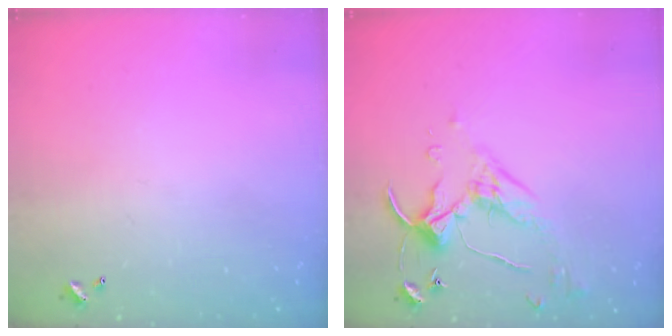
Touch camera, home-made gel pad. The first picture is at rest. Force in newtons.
{"total": 4.8, "press": 4.7, "slide": 1.0}